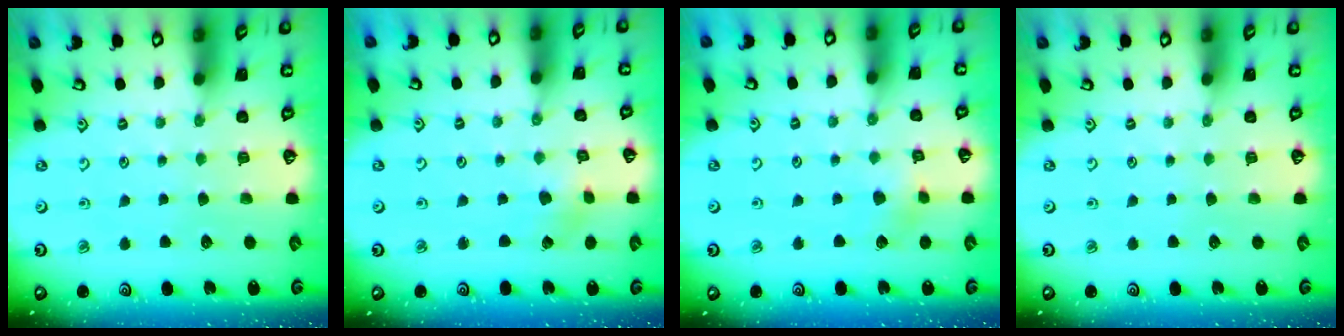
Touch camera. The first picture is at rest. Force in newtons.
{"total": 1.9, "press": 1.9, "slide": 0.2}
{"total": 4.0, "press": 4.0, "slide": 0.5}
{"total": 0.0}